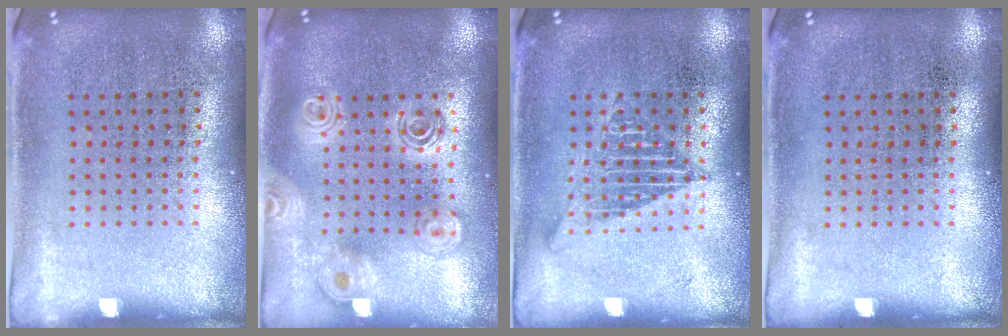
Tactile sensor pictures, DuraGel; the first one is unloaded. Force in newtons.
{"total": 2.0, "press": 1.7, "slide": 1.1}
{"total": 2.2, "press": 2.2, "slide": 0.2}
{"total": 0.0}